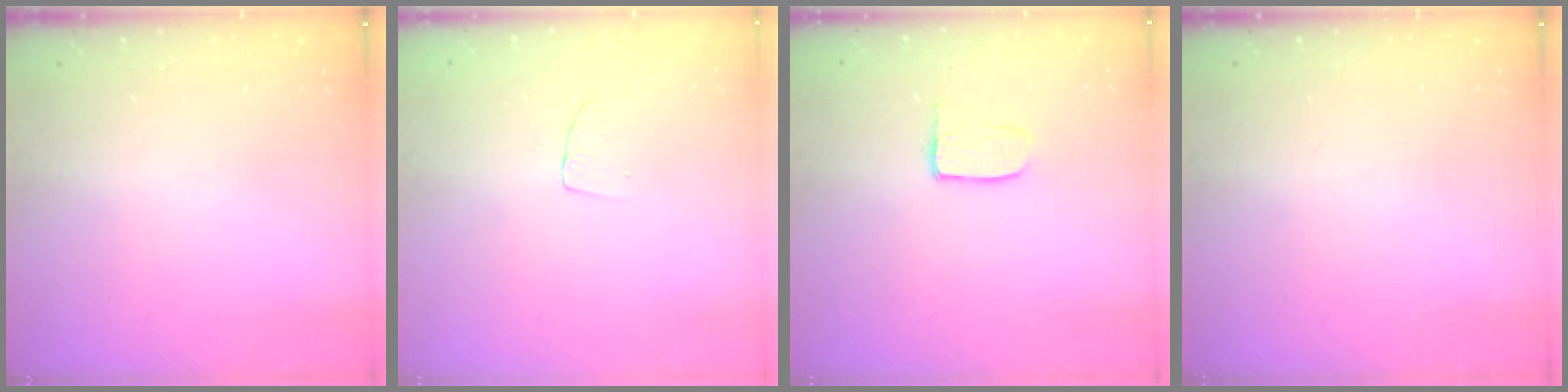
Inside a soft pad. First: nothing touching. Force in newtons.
{"total": 2.9, "press": 2.9, "slide": 0.2}
{"total": 5.0, "press": 5.0, "slide": 0.4}
{"total": 0.0}